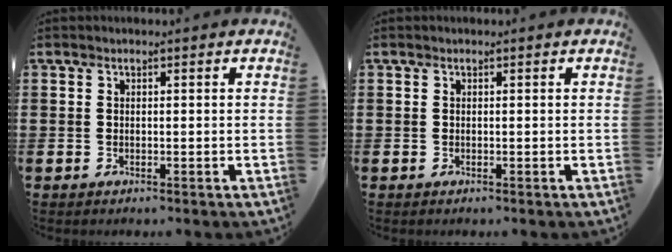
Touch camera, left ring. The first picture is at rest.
{"total": 0.0}